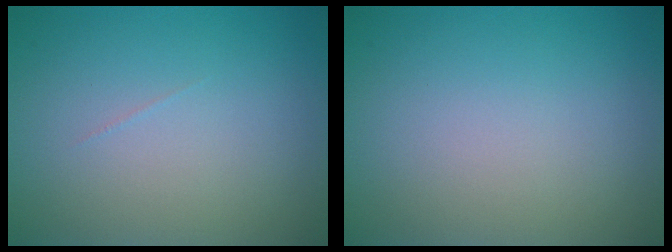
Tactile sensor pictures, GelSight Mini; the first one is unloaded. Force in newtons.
{"total": 0.0}